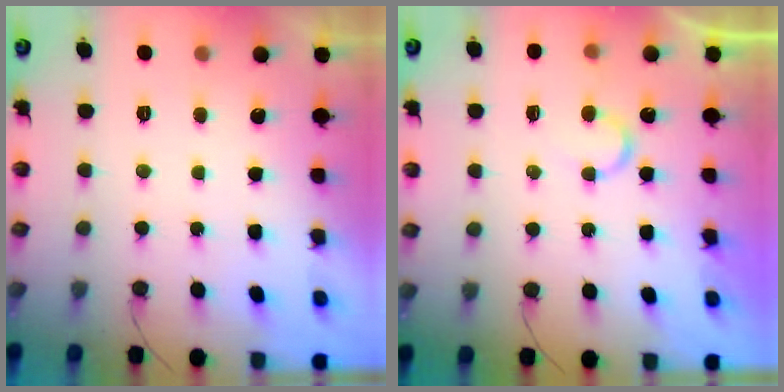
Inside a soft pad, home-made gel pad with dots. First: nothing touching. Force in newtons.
{"total": 5.5, "press": 5.5, "slide": 0.4}